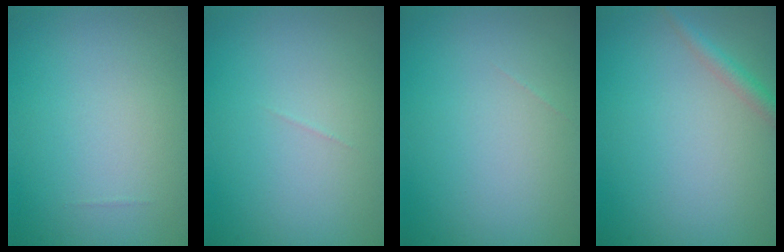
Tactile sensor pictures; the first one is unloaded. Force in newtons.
{"total": 0.0}
{"total": 0.0}
{"total": 1.7, "press": 1.7, "slide": 0.1}